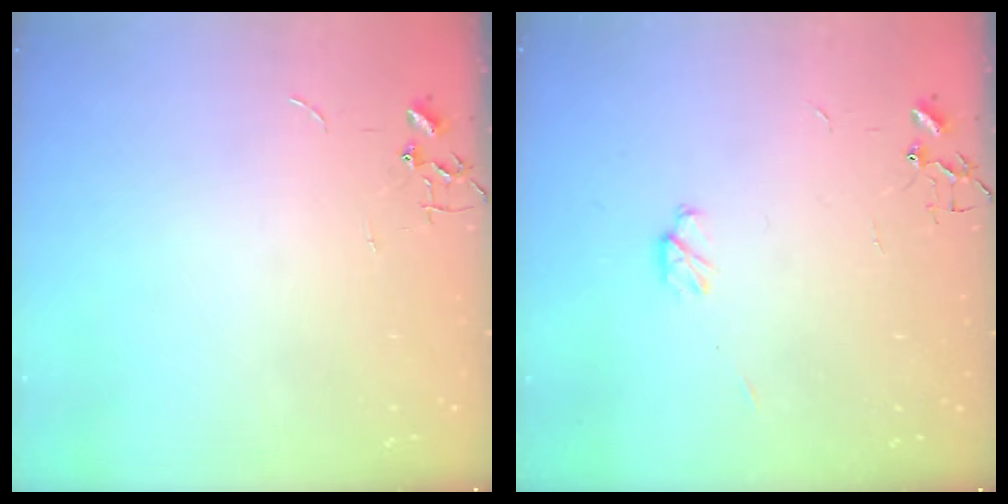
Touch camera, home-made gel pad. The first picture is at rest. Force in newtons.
{"total": 4.6, "press": 4.5, "slide": 0.4}